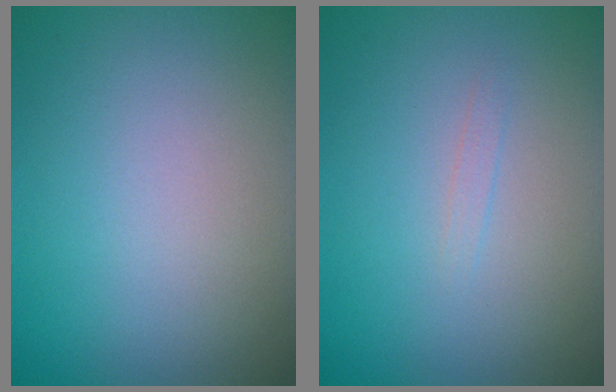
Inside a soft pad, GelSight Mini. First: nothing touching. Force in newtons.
{"total": 0.6, "press": 0.6, "slide": 0.1}